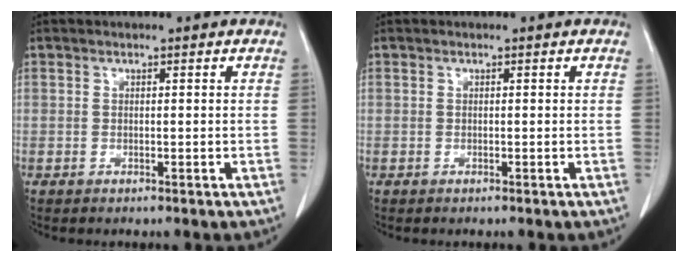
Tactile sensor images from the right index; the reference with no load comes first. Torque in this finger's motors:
{"motor_torque": [-0.05, 0.05, 0.01, 0.00]}